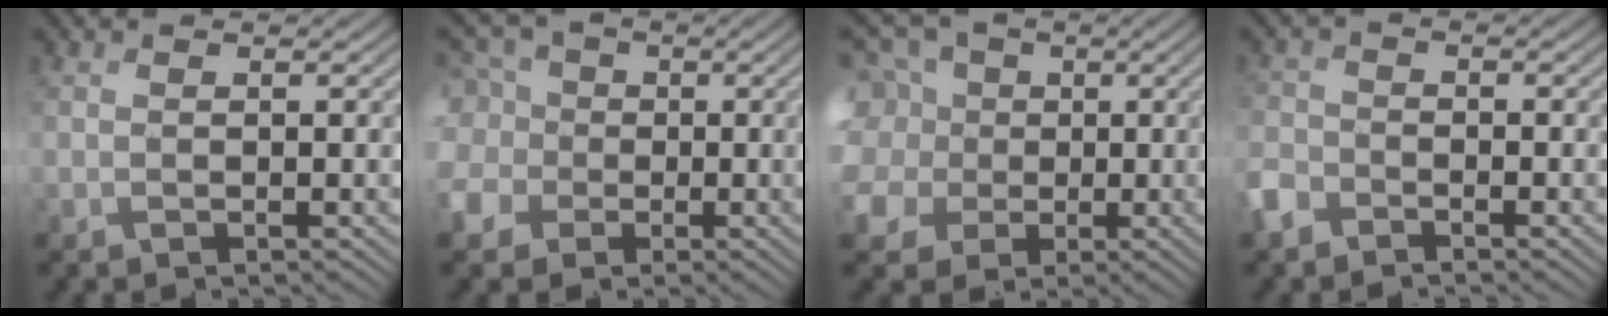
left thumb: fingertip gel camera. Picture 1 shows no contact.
{"total": 8.6, "force": [-0.9, 7.7, 3.7], "torque": [-0.135, -0.001, -0.034]}
{"total": 13.7, "force": [1.0, 11.9, 6.7], "torque": [-0.242, 0.019, -0.004]}
{"total": 3.4, "force": [-2.5, 2.0, 1.0], "torque": [-0.031, -0.004, -0.068]}